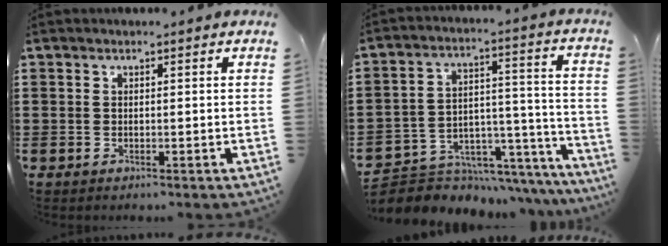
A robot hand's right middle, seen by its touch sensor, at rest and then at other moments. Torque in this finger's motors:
{"motor_torque": [1.26, -0.64, 0.31, 0.07]}